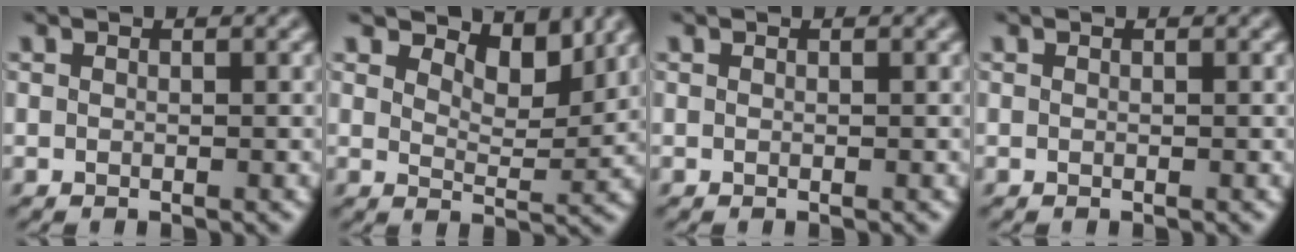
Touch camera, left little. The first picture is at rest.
{"total": 4.7, "force": [3.7, 1.7, 2.3], "torque": [-0.045, -0.002, 0.048]}
{"total": 0.0}
{"total": 0.0}